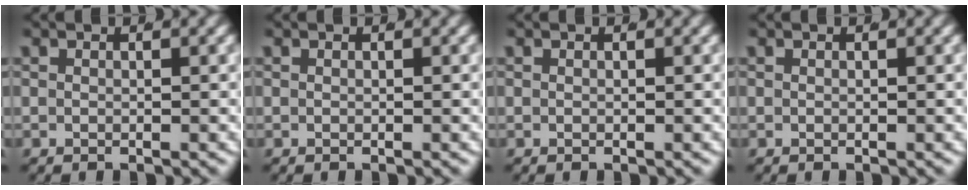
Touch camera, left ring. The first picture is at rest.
{"total": 0.0}
{"total": 0.0}
{"total": 0.0}